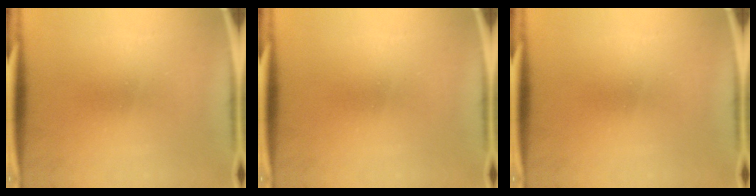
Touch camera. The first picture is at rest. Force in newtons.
{"total": 0.0}
{"total": 0.0}